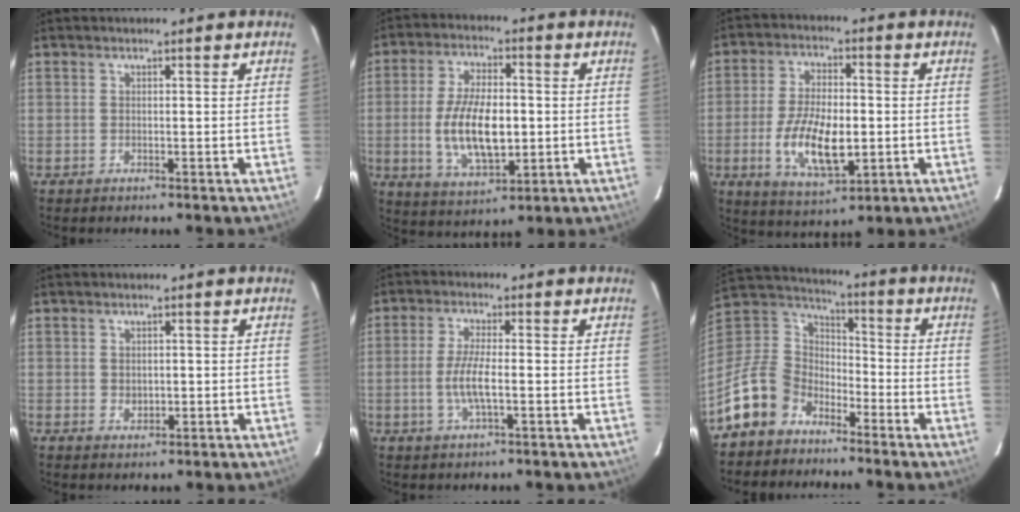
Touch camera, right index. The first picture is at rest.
{"total": 13.1, "force": [-1.4, 6.1, 11.5], "torque": [-0.226, -0.006, -0.018]}
{"total": 12.5, "force": [-2.7, 5.8, 10.8], "torque": [-0.215, -0.011, -0.042]}
{"total": 2.9, "force": [-0.3, 2.5, 1.6], "torque": [-0.024, -0.002, 0.000]}
{"total": 5.7, "force": [-1.2, 1.2, 5.5], "torque": [-0.110, -0.005, -0.024]}
{"total": 12.3, "force": [-8.5, 8.1, 3.7], "torque": [-0.102, 0.033, -0.160]}